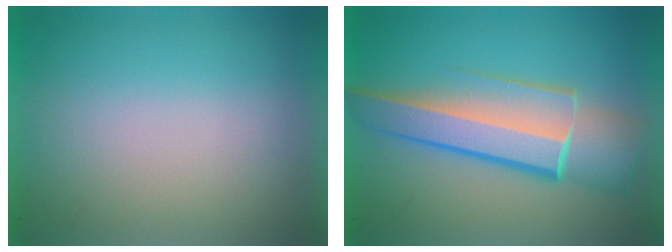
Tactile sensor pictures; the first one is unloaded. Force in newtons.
{"total": 6.8}